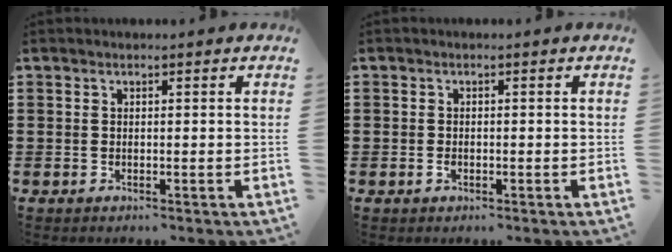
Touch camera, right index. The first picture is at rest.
{"total": 0.9, "force": [-0.5, 0.6, 0.5], "torque": [-0.010, -0.002, -0.008]}